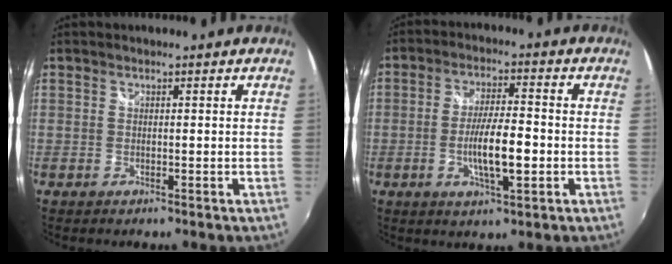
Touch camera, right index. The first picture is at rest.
{"total": 8.5, "force": [-2.1, 1.8, 8.0], "torque": [-0.149, -0.005, -0.034]}